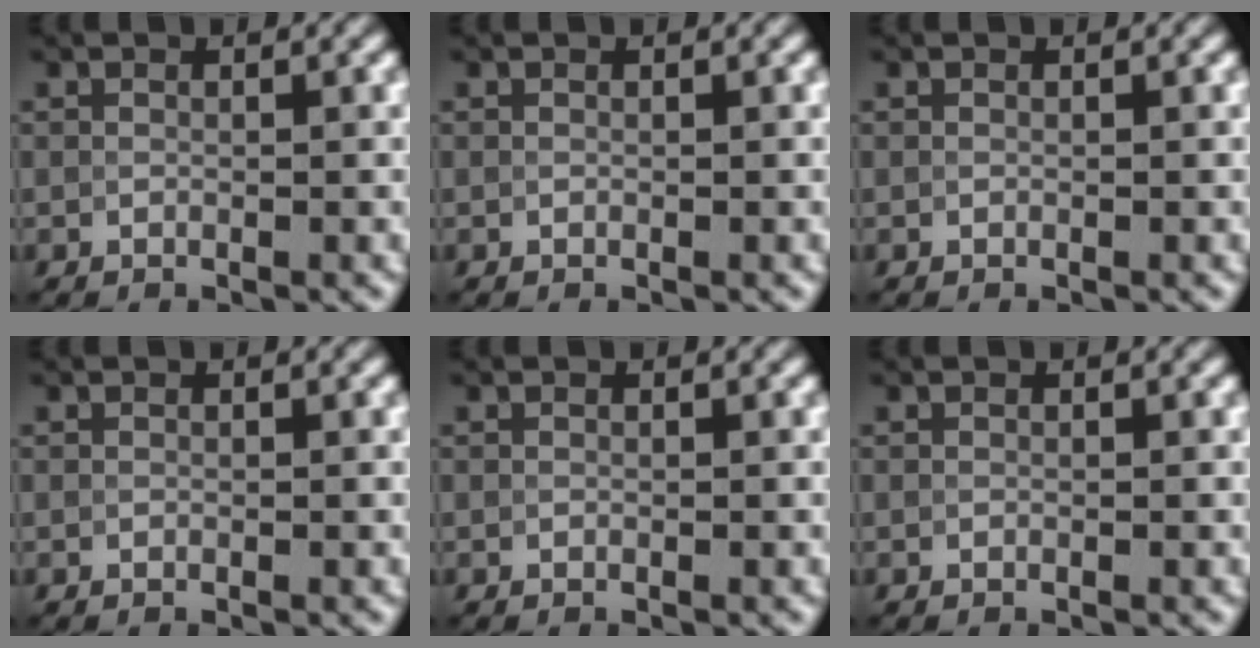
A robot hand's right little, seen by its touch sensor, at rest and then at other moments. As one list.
[{"total": 0.0}, {"total": 0.0}, {"total": 0.0}, {"total": 0.0}, {"total": 0.0}]